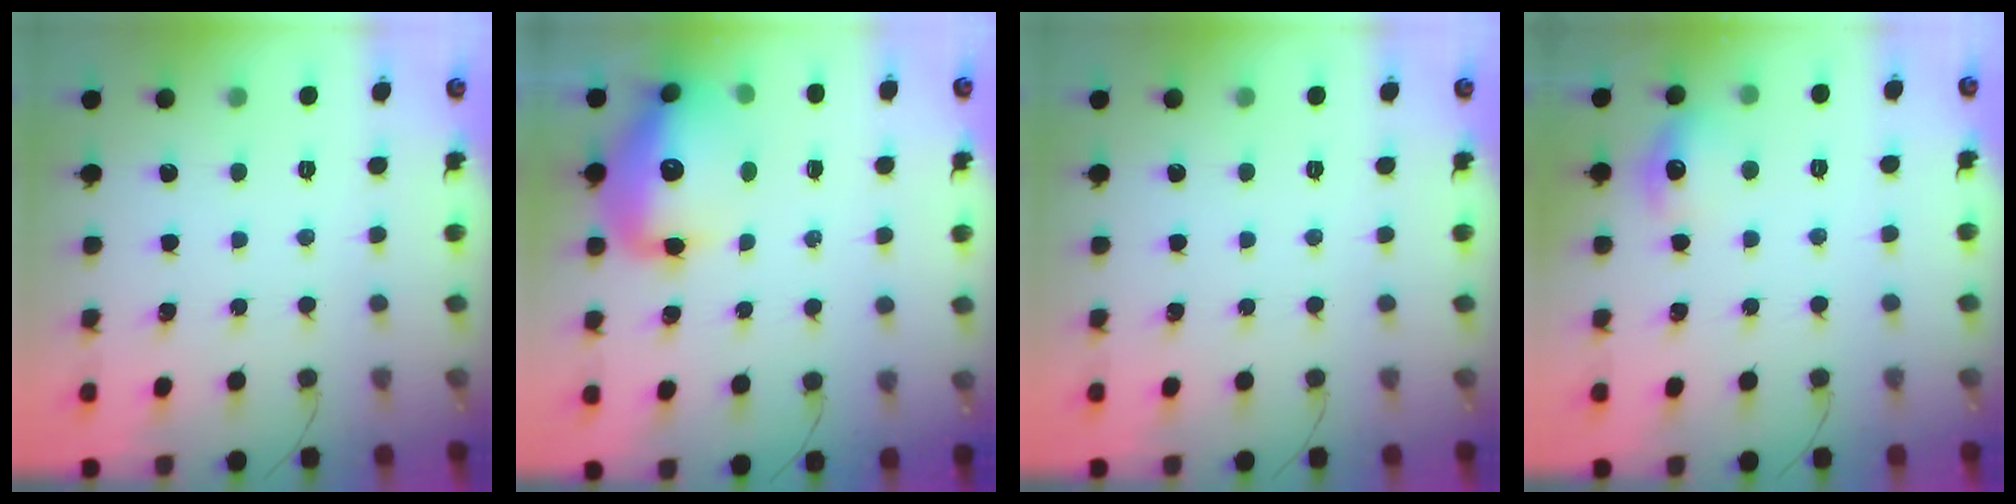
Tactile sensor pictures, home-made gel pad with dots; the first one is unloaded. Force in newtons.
{"total": 16.4, "press": 15.9, "slide": 4.2}
{"total": 0.0}
{"total": 8.1, "press": 8.1, "slide": 0.5}